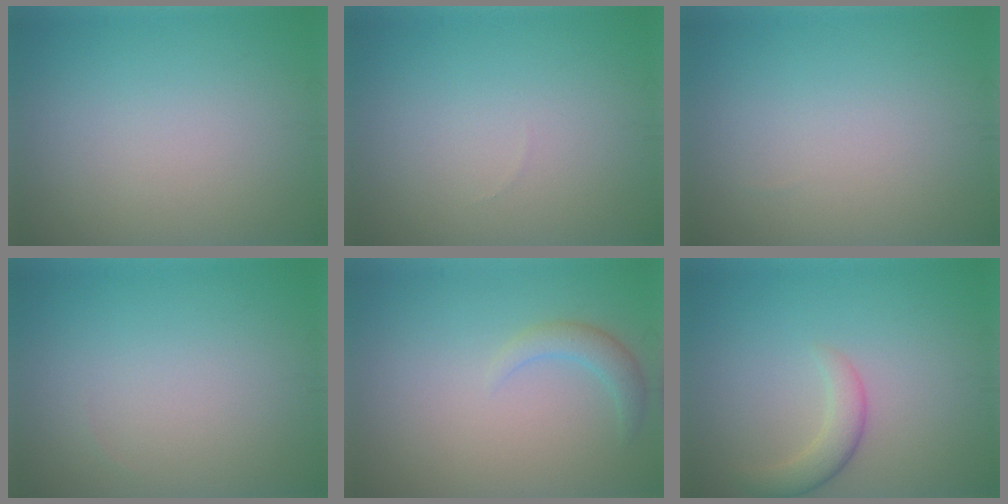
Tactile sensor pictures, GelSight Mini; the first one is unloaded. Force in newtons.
{"total": 0.0}
{"total": 0.0}
{"total": 0.0}
{"total": 1.9, "press": 1.9, "slide": 0.2}
{"total": 2.6, "press": 2.6, "slide": 0.2}